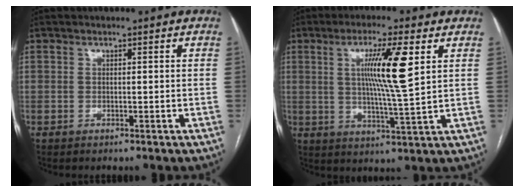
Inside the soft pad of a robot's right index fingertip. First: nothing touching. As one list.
[{"total": 10.3, "force": [3.0, -0.3, 9.8], "torque": [-0.174, -0.006, 0.050]}]